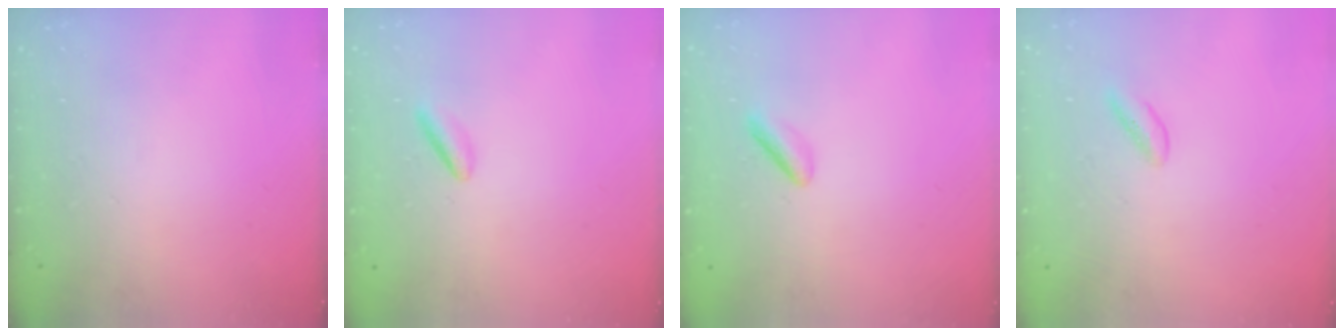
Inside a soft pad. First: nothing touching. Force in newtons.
{"total": 2.7, "press": 2.5, "slide": 0.9}
{"total": 1.8, "press": 1.5, "slide": 0.9}
{"total": 0.0}